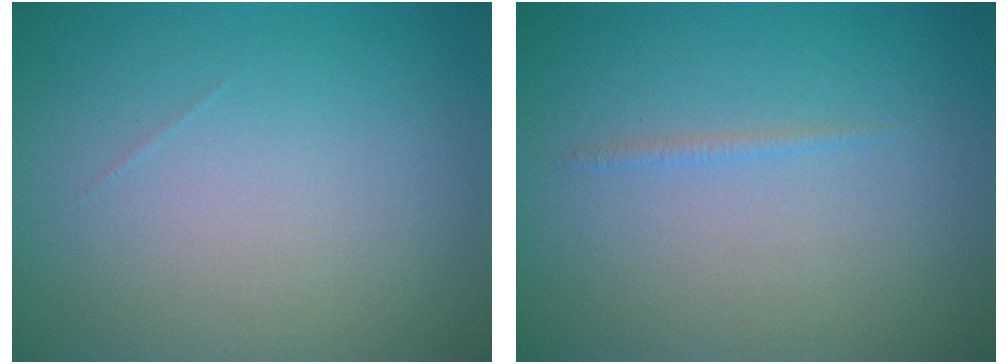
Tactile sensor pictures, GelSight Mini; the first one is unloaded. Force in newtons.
{"total": 0.6, "press": 0.6, "slide": 0.1}